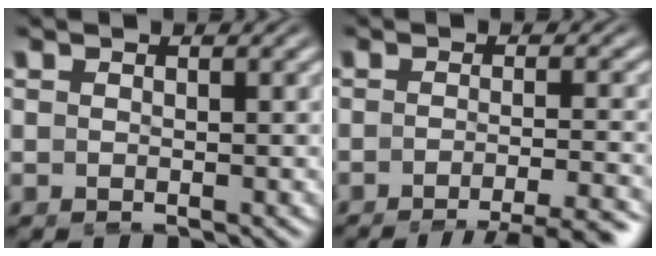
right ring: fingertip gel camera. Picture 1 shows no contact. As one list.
[{"total": 9.6, "force": [-8.6, 2.2, 3.8], "torque": [-0.031, -0.012, -0.128]}]